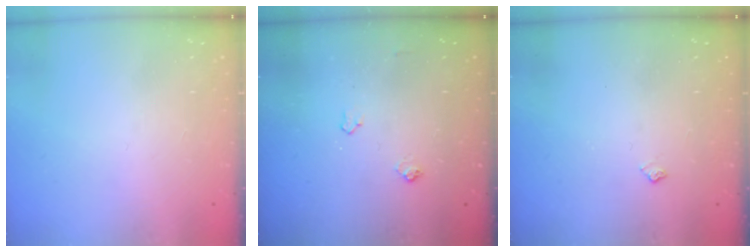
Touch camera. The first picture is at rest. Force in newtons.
{"total": 5.0, "press": 5.0, "slide": 0.6}
{"total": 3.6, "press": 3.5, "slide": 0.7}